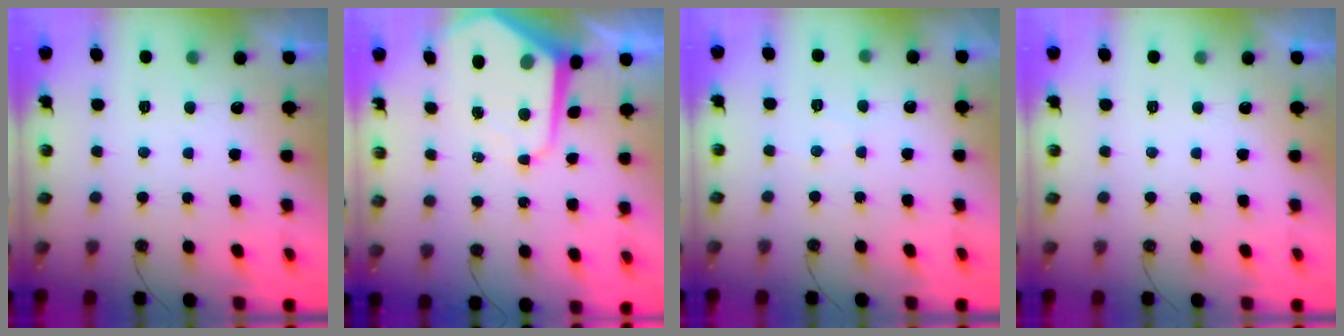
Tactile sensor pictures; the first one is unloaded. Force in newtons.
{"total": 10.2, "press": 10.2, "slide": 1.0}
{"total": 3.7, "press": 3.7, "slide": 0.6}
{"total": 0.0}